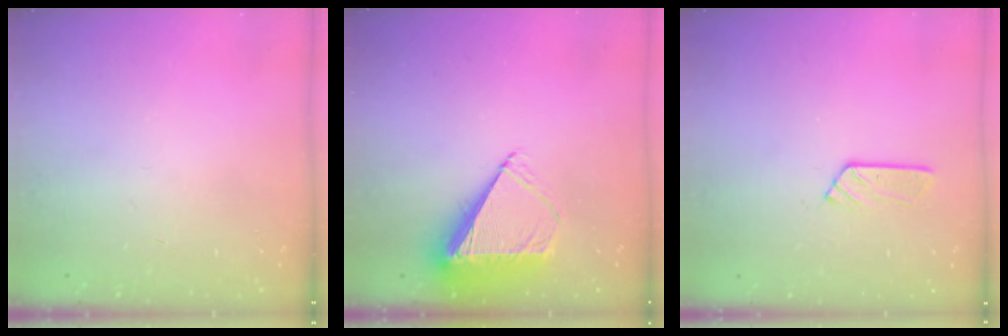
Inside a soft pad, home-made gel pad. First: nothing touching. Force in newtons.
{"total": 7.9, "press": 7.8, "slide": 1.1}
{"total": 4.0, "press": 3.9, "slide": 0.3}